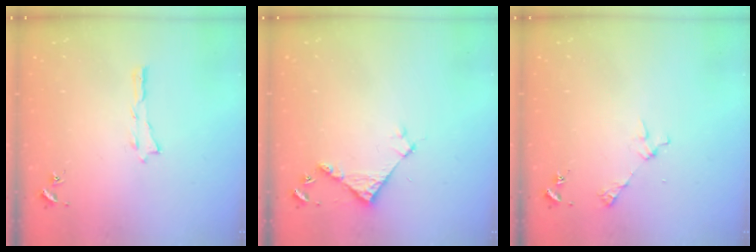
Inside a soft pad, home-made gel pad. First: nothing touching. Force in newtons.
{"total": 4.0, "press": 4.0, "slide": 0.3}
{"total": 3.3, "press": 3.3, "slide": 0.2}